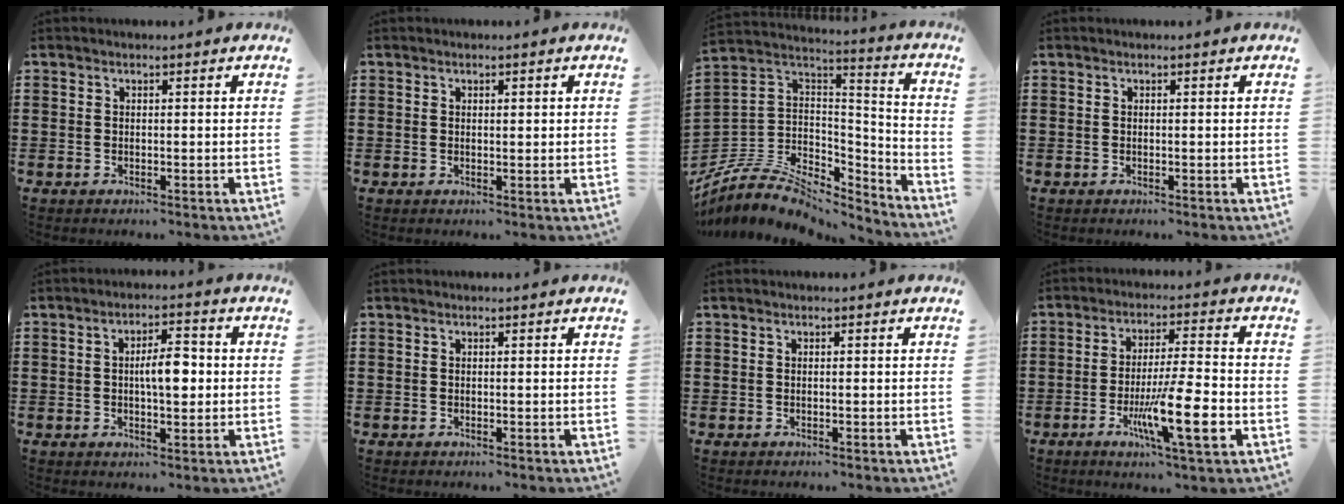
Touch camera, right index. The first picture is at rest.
{"total": 0.7, "force": [0.3, 0.3, 0.5], "torque": [-0.010, 0.004, 0.005]}
{"total": 8.4, "force": [-6.1, 4.7, 3.5], "torque": [-0.087, 0.006, -0.118]}
{"total": 0.0}
{"total": 5.5, "force": [0.2, 2.1, 5.1], "torque": [-0.086, 0.004, -0.002]}
{"total": 0.0}
{"total": 0.0}
{"total": 11.6, "force": [-3.9, 1.6, 10.8], "torque": [-0.200, -0.009, -0.070]}